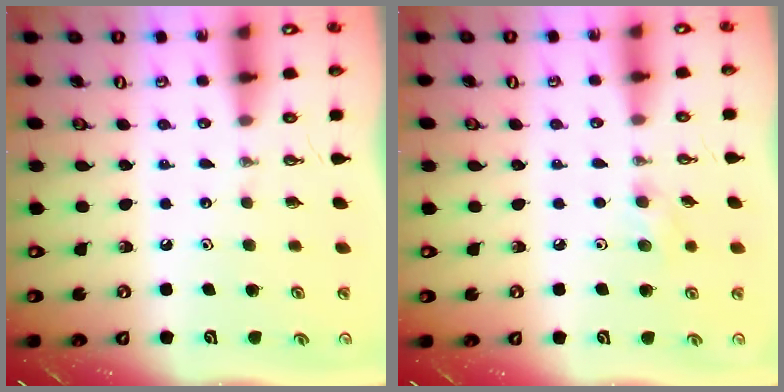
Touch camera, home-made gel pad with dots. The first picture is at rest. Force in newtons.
{"total": 7.2, "press": 6.8, "slide": 2.1}